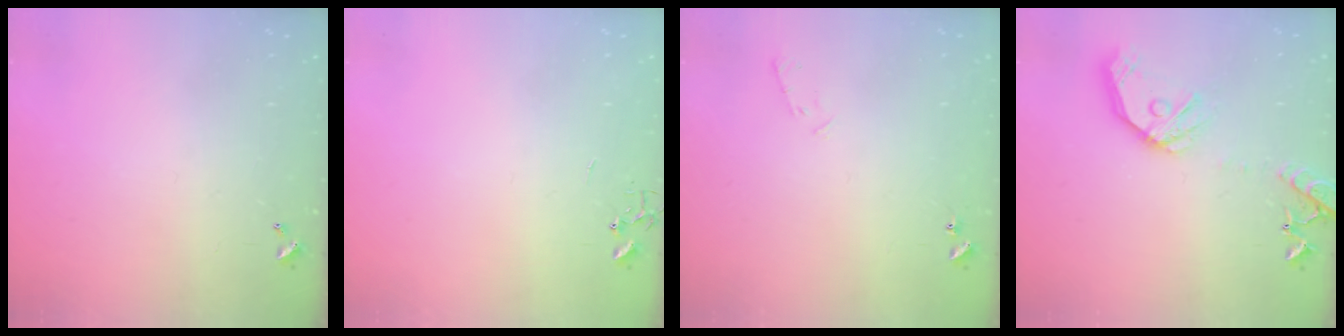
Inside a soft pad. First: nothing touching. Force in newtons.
{"total": 0.0}
{"total": 5.3, "press": 5.2, "slide": 0.9}
{"total": 16.6, "press": 16.4, "slide": 2.7}